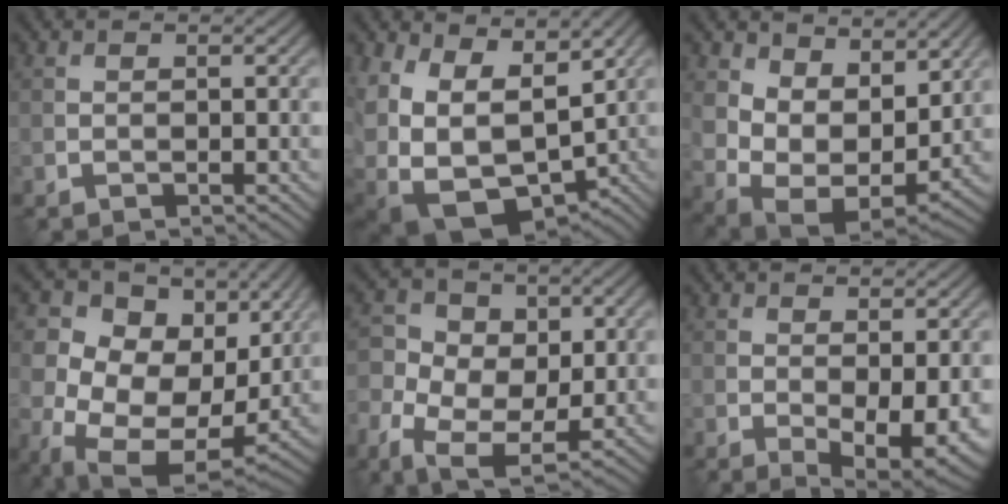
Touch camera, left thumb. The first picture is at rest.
{"total": 15.6, "force": [1.0, 10.9, 11.1], "torque": [-0.232, -0.043, 0.071]}
{"total": 11.3, "force": [5.3, 6.8, 7.3], "torque": [-0.166, -0.018, 0.099]}
{"total": 16.4, "force": [3.0, 12.3, 10.5], "torque": [-0.232, 0.001, 0.078]}
{"total": 9.1, "force": [-1.9, 6.7, 5.8], "torque": [-0.126, -0.011, -0.046]}
{"total": 6.0, "force": [-1.4, 2.6, 5.2], "torque": [-0.085, -0.020, -0.009]}